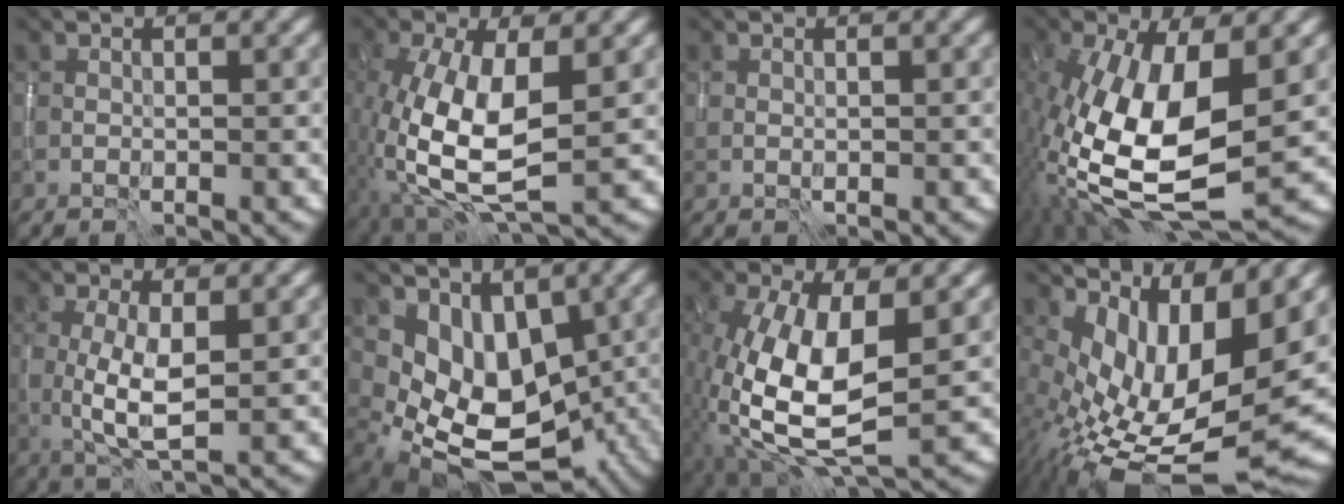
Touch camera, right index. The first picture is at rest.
{"total": 9.0, "force": [-1.3, 4.0, 8.0], "torque": [-0.182, -0.007, -0.022]}
{"total": 0.0}
{"total": 13.5, "force": [-1.0, 6.1, 12.0], "torque": [-0.244, -0.021, -0.016]}
{"total": 4.8, "force": [-0.2, 1.5, 4.5], "torque": [-0.095, -0.006, 0.000]}
{"total": 9.2, "force": [0.3, 6.8, 6.2], "torque": [-0.086, -0.025, 0.024]}
{"total": 10.1, "force": [-1.3, 4.7, 8.9], "torque": [-0.200, -0.007, -0.024]}
{"total": 13.6, "force": [0.7, 6.7, 11.8], "torque": [-0.186, -0.012, 0.026]}